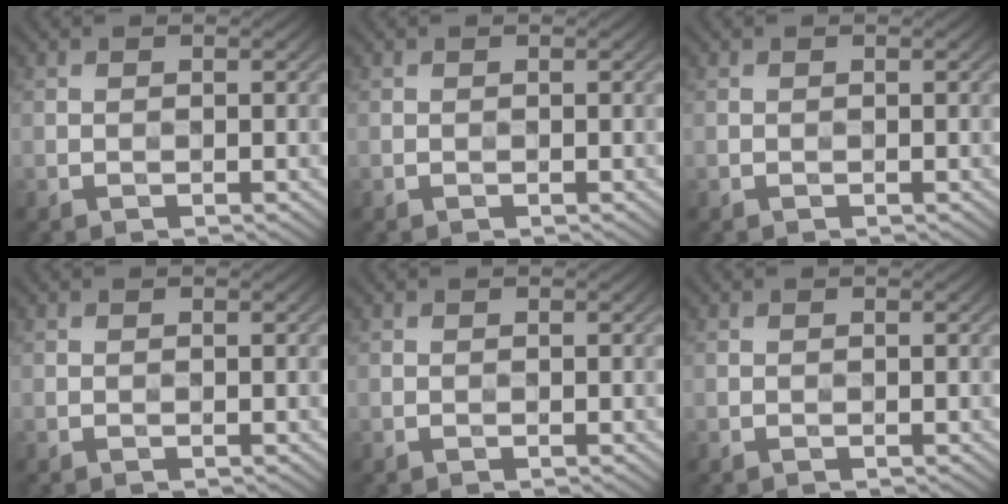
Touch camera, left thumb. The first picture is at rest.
{"total": 0.0}
{"total": 0.0}
{"total": 0.0}
{"total": 0.0}
{"total": 0.0}